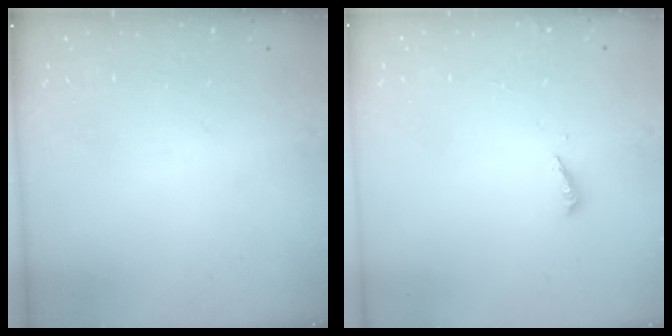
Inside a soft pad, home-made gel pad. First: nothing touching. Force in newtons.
{"total": 2.0, "press": 2.0, "slide": 0.2}